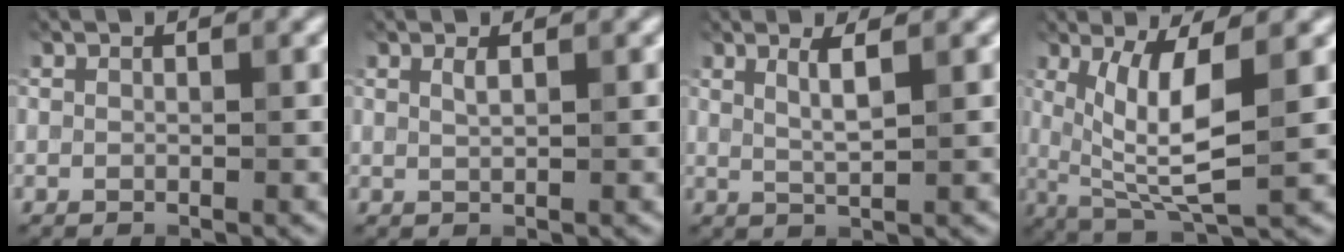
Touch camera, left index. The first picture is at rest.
{"total": 0.8, "force": [0.5, 0.1, 0.6], "torque": [-0.013, 0.003, 0.009]}
{"total": 2.3, "force": [0.9, 0.4, 2.1], "torque": [-0.033, 0.002, 0.015]}
{"total": 6.6, "force": [0.8, 1.6, 6.3], "torque": [-0.123, -0.011, 0.023]}